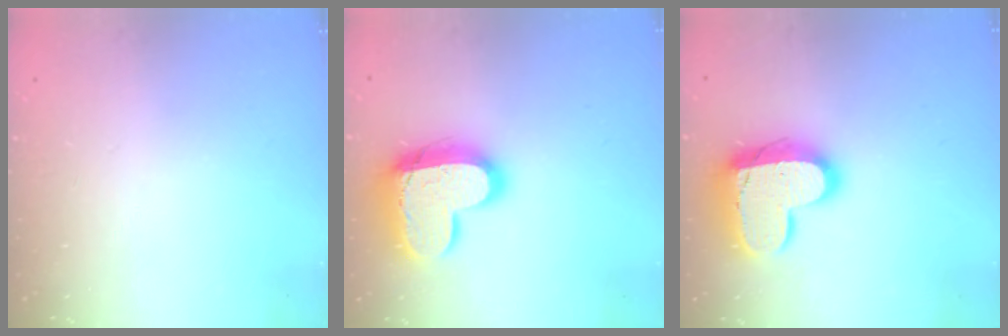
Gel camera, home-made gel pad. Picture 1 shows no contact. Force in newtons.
{"total": 17.1, "press": 17.0, "slide": 1.6}
{"total": 16.8, "press": 16.7, "slide": 1.4}